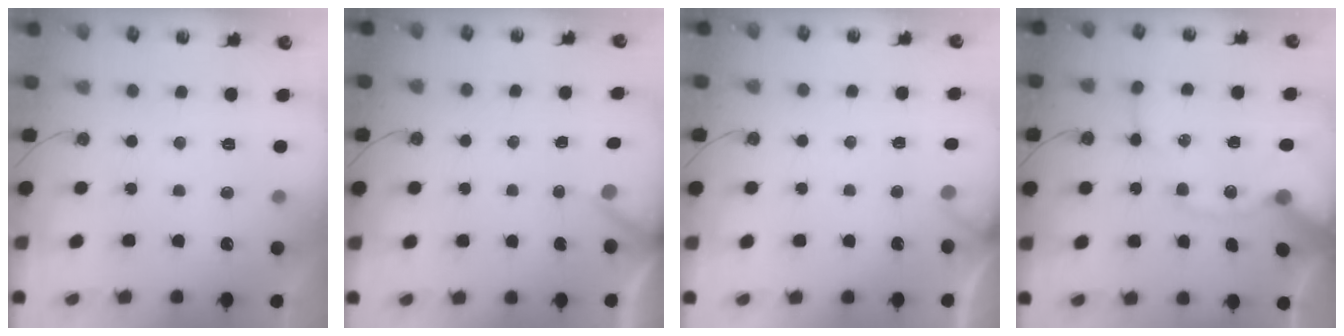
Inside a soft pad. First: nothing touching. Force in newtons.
{"total": 4.3, "press": 4.3, "slide": 0.2}
{"total": 3.1, "press": 3.1, "slide": 0.1}
{"total": 14.3, "press": 14.1, "slide": 2.0}